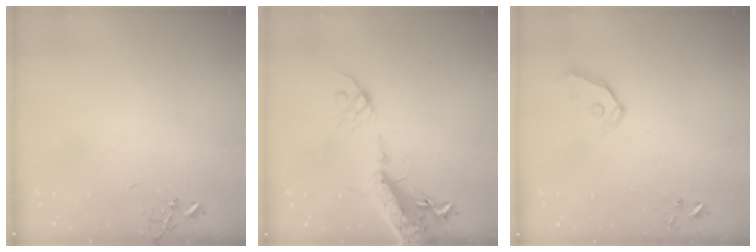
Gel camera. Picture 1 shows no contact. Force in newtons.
{"total": 17.4, "press": 16.9, "slide": 4.1}
{"total": 7.7, "press": 7.6, "slide": 0.9}